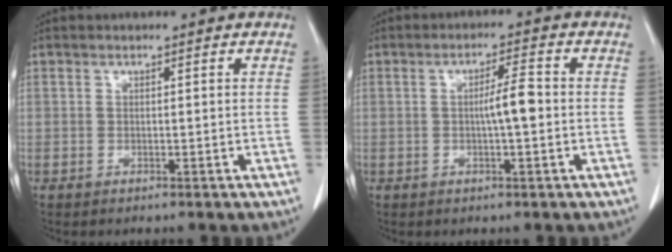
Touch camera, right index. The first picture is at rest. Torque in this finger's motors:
{"motor_torque": [0.30, 0.05, 0.10, 0.06]}